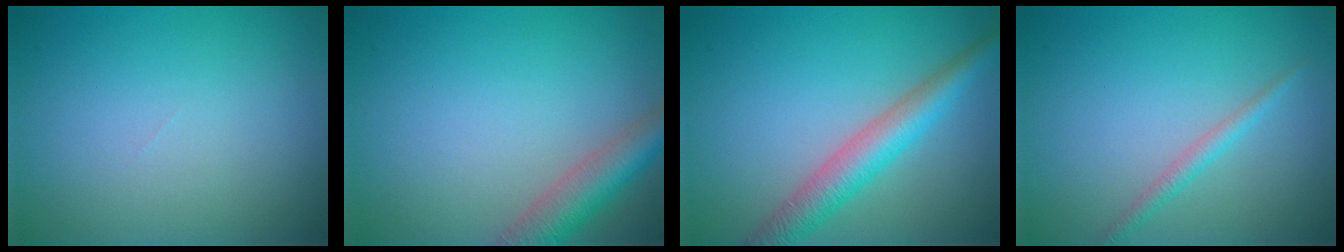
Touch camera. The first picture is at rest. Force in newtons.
{"total": 4.3, "press": 4.2, "slide": 0.2}
{"total": 4.4, "press": 4.4, "slide": 0.2}
{"total": 1.4, "press": 1.4, "slide": 0.1}